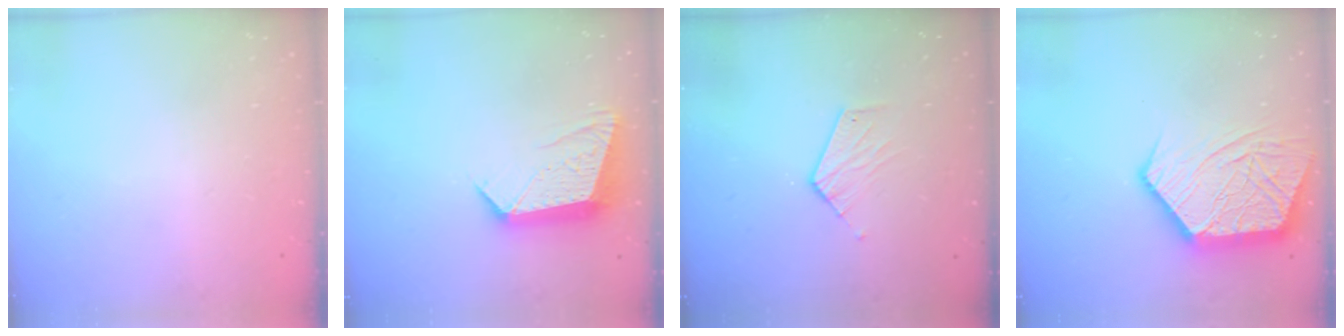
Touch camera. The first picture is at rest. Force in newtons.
{"total": 12.0, "press": 11.9, "slide": 1.1}
{"total": 6.4, "press": 6.4, "slide": 0.5}
{"total": 19.9, "press": 19.8, "slide": 1.7}